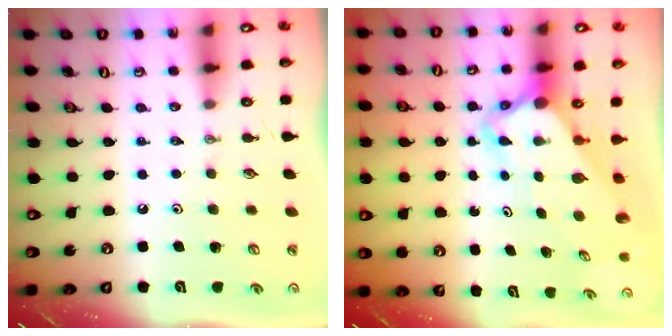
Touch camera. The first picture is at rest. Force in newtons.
{"total": 4.5, "press": 4.5, "slide": 0.5}